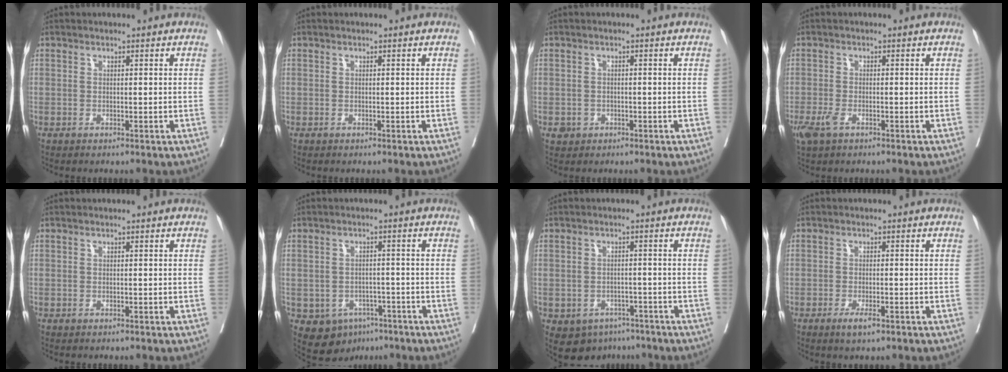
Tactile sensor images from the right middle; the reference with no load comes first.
{"total": 0.0}
{"total": 1.6, "force": [-0.6, 1.5, 0.3], "torque": [-0.001, 0.005, -0.006]}
{"total": 3.1, "force": [-1.6, 1.3, 2.2], "torque": [-0.054, -0.006, -0.028]}
{"total": 0.0}
{"total": 6.7, "force": [-3.8, 5.1, 2.3], "torque": [-0.031, 0.009, -0.044]}
{"total": 6.9, "force": [-4.4, 5.1, 1.8], "torque": [-0.027, 0.008, -0.055]}
{"total": 2.5, "force": [-1.5, 0.6, 2.0], "torque": [-0.033, -0.002, -0.024]}